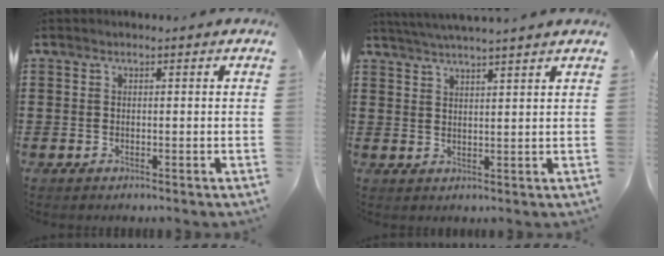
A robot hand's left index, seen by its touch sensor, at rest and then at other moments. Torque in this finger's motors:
{"motor_torque": [1.15, -0.98, 0.54, 0.13]}